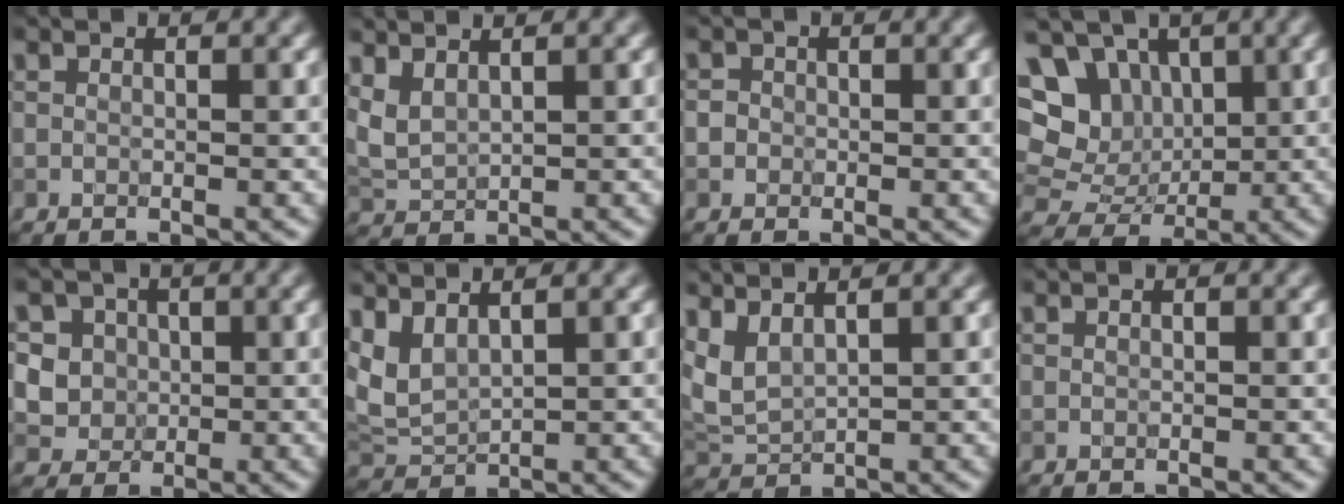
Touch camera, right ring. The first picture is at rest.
{"total": 2.5, "force": [1.6, 1.1, 1.6], "torque": [-0.045, 0.004, 0.039]}
{"total": 1.9, "force": [0.3, 1.7, 0.7], "torque": [0.005, 0.010, -0.009]}
{"total": 13.0, "force": [4.1, 10.7, 6.1], "torque": [-0.133, 0.024, 0.070]}
{"total": 4.8, "force": [1.5, 4.2, 1.8], "torque": [-0.026, 0.007, 0.022]}
{"total": 3.8, "force": [2.3, 1.8, 2.5], "torque": [-0.068, 0.005, 0.054]}
{"total": 3.4, "force": [2.2, 1.3, 2.3], "torque": [-0.064, 0.006, 0.052]}
{"total": 0.0}